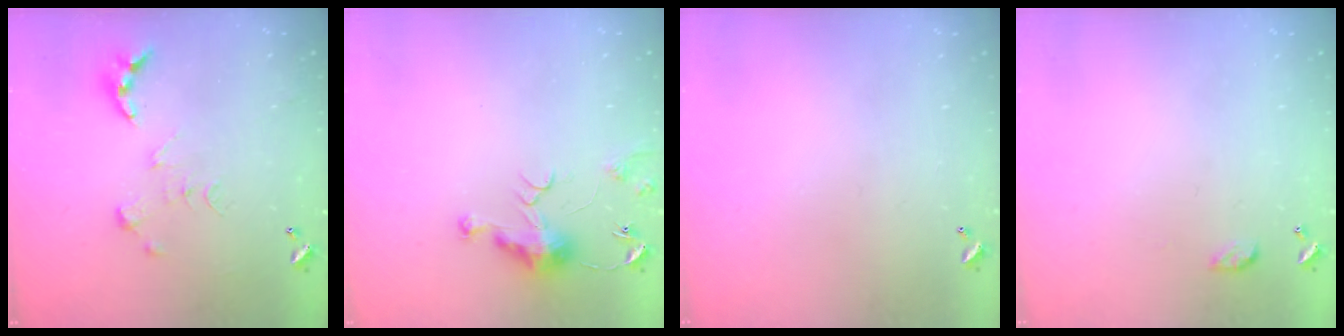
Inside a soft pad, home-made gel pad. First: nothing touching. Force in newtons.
{"total": 7.0, "press": 7.0, "slide": 0.7}
{"total": 0.0}
{"total": 4.4, "press": 4.4, "slide": 0.6}